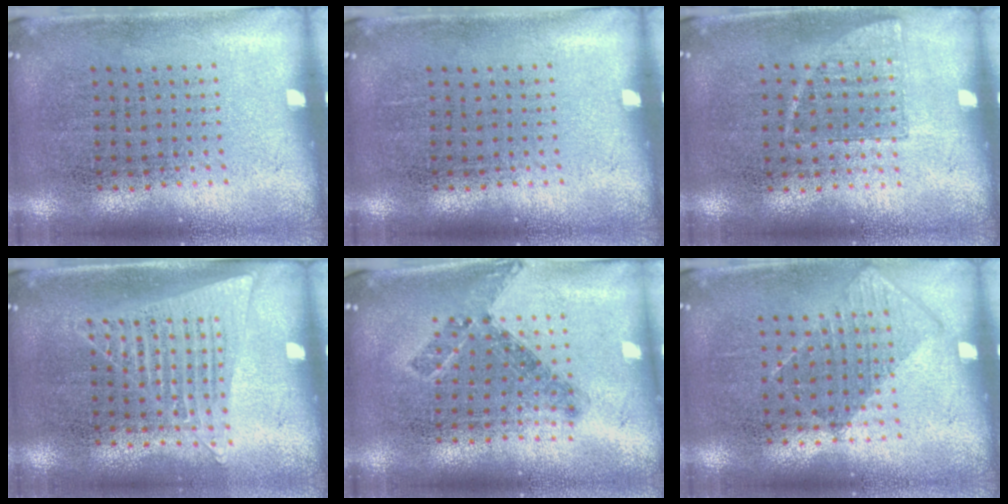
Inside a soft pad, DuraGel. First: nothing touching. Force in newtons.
{"total": 0.0}
{"total": 0.7, "press": 0.7, "slide": 0.3}
{"total": 1.3, "press": 1.2, "slide": 0.5}
{"total": 0.8, "press": 0.8, "slide": 0.3}
{"total": 0.8, "press": 0.7, "slide": 0.4}